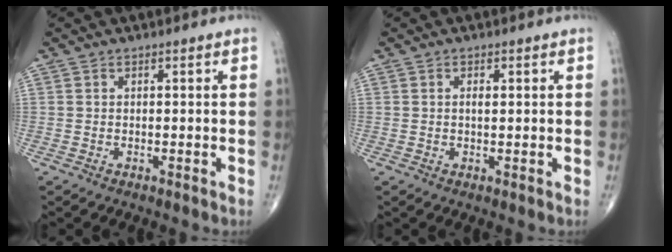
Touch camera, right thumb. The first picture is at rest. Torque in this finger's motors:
{"motor_torque": [-0.10, 0.19, 0.12, 0.21, -0.02]}